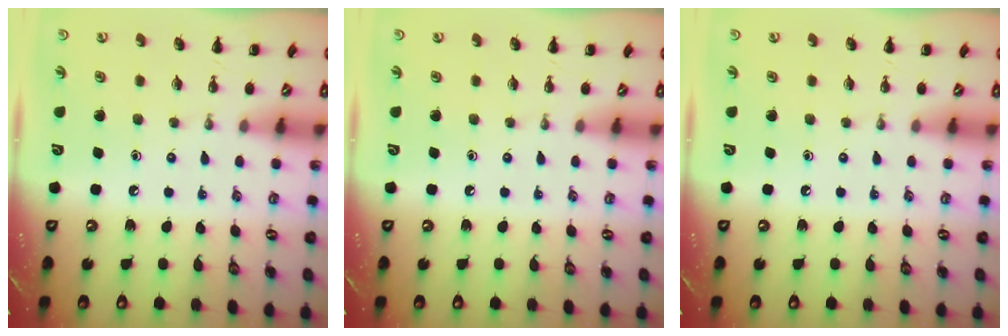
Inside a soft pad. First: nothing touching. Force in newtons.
{"total": 0.0}
{"total": 0.0}